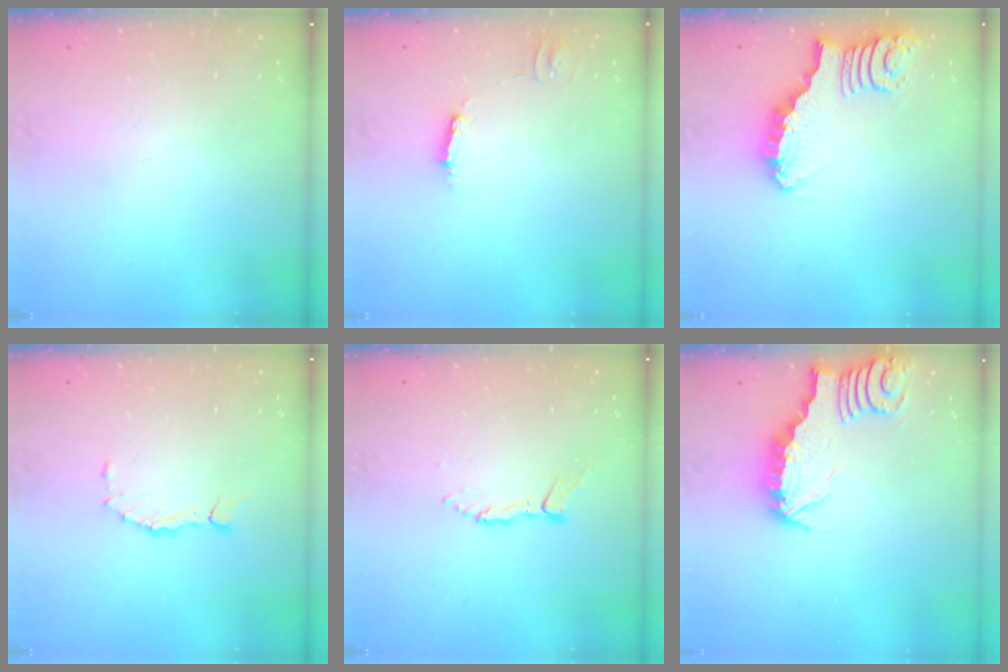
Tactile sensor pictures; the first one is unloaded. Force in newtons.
{"total": 4.2, "press": 4.2, "slide": 0.5}
{"total": 2.7, "press": 2.7, "slide": 0.1}
{"total": 1.6, "press": 1.6, "slide": 0.3}
{"total": 4.7, "press": 4.7, "slide": 0.4}
{"total": 3.0, "press": 3.0, "slide": 0.3}